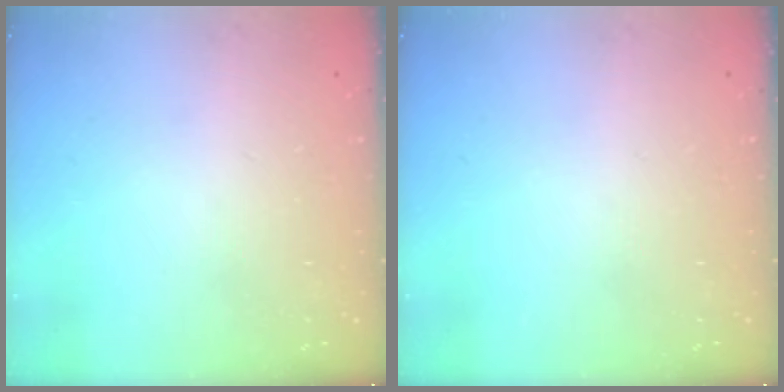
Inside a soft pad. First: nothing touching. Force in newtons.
{"total": 0.0}